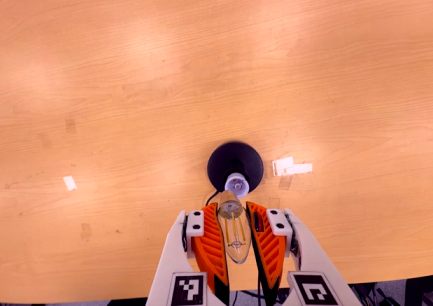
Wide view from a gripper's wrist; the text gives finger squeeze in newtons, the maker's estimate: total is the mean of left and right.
{"total": 21.8, "left": 23.1, "right": 20.5}